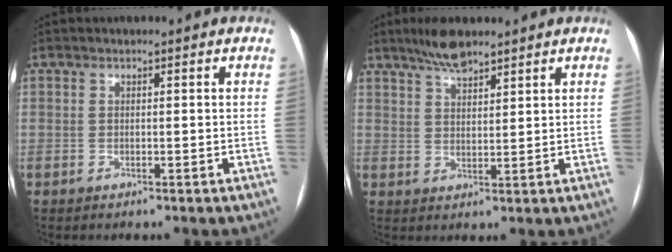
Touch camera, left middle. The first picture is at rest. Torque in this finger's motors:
{"motor_torque": [0.19, -0.20, 0.06, 0.01]}